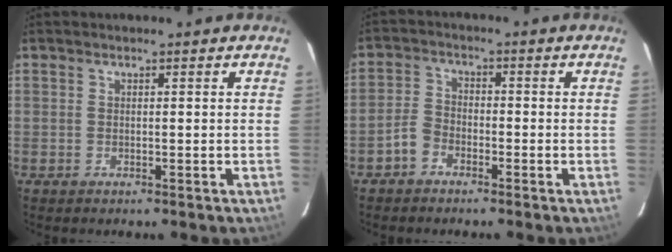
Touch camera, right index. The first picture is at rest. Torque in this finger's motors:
{"motor_torque": [0.28, -0.06, -0.12, -0.05]}